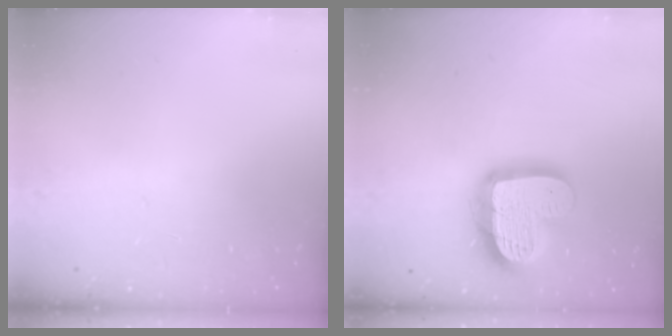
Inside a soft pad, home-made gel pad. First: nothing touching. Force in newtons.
{"total": 19.1, "press": 19.0, "slide": 2.0}